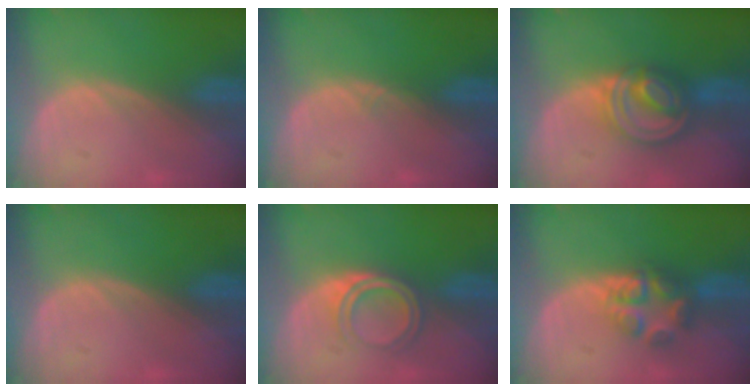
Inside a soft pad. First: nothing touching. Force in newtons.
{"total": 0.5, "press": 0.5, "slide": 0.1}
{"total": 8.2, "press": 7.0, "slide": 4.4}
{"total": 0.0}
{"total": 4.2, "press": 4.2, "slide": 0.3}
{"total": 5.8, "press": 5.6, "slide": 1.6}